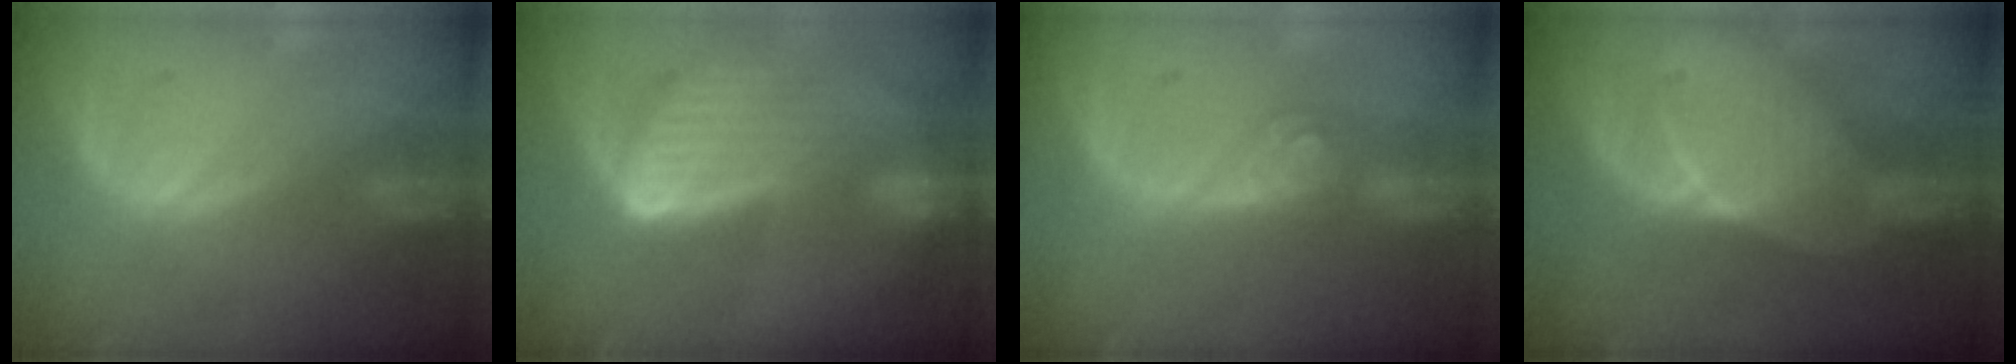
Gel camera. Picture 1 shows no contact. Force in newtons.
{"total": 9.4, "press": 8.1, "slide": 4.9}
{"total": 4.1, "press": 4.0, "slide": 0.9}
{"total": 6.9, "press": 6.3, "slide": 2.9}